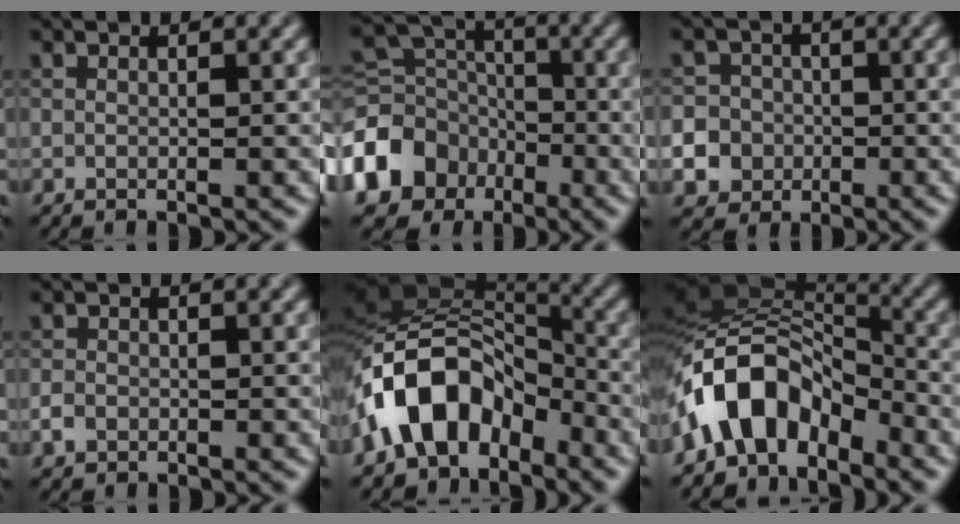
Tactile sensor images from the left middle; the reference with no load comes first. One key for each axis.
{"total": 10.5, "fx": -5.4, "fy": 8.2, "fz": 3.9, "tx": -0.109, "ty": -0.014, "tz": -0.108}
{"total": 13.7, "fx": -4.9, "fy": 12.5, "fz": 2.8, "tx": -0.087, "ty": -0.027, "tz": -0.116}
{"total": 1.3, "fx": -0.5, "fy": 1.0, "fz": 0.5, "tx": -0.005, "ty": 0.000, "tz": -0.013}
{"total": 10.2, "fx": -4.5, "fy": 6.3, "fz": 6.6, "tx": -0.110, "ty": 0.022, "tz": -0.095}
{"total": 9.4, "fx": -4.4, "fy": 5.5, "fz": 6.1, "tx": -0.100, "ty": 0.019, "tz": -0.092}